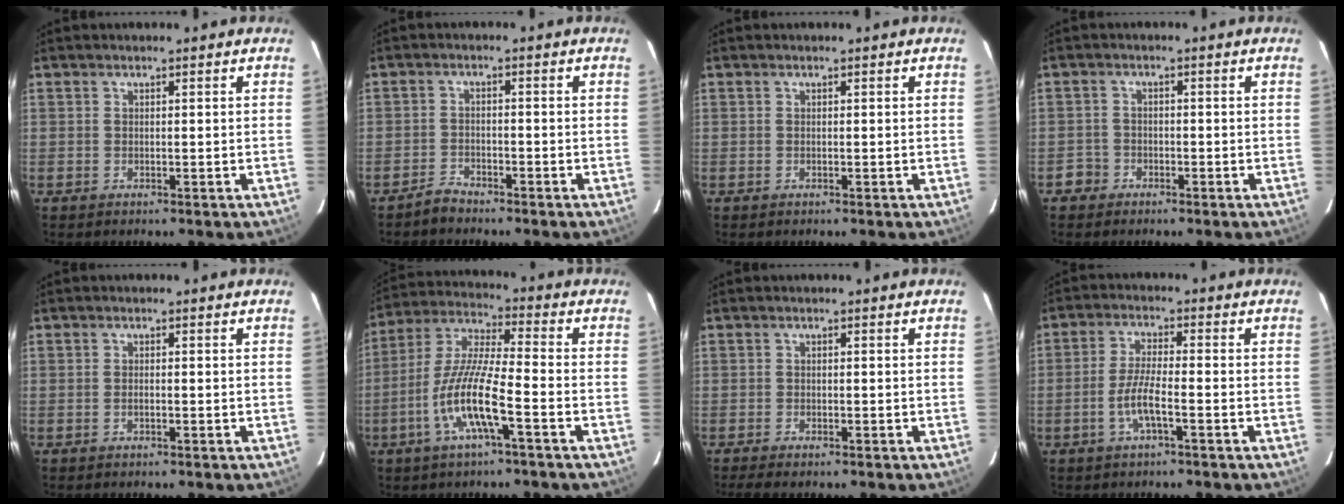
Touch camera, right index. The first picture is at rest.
{"total": 2.6, "force": [-2.4, 0.9, 0.2], "torque": [-0.009, 0.006, -0.047]}
{"total": 0.0}
{"total": 2.8, "force": [-1.6, 2.2, -0.3], "torque": [0.003, 0.017, -0.030]}
{"total": 0.8, "force": [-0.4, 0.3, 0.6], "torque": [-0.012, 0.000, -0.006]}
{"total": 11.7, "force": [-4.9, 1.3, 10.6], "torque": [-0.220, -0.004, -0.097]}
{"total": 2.9, "force": [-2.4, 0.6, 1.5], "torque": [-0.040, -0.011, -0.040]}
{"total": 5.3, "force": [-2.4, 0.6, 4.7], "torque": [-0.099, -0.001, -0.046]}